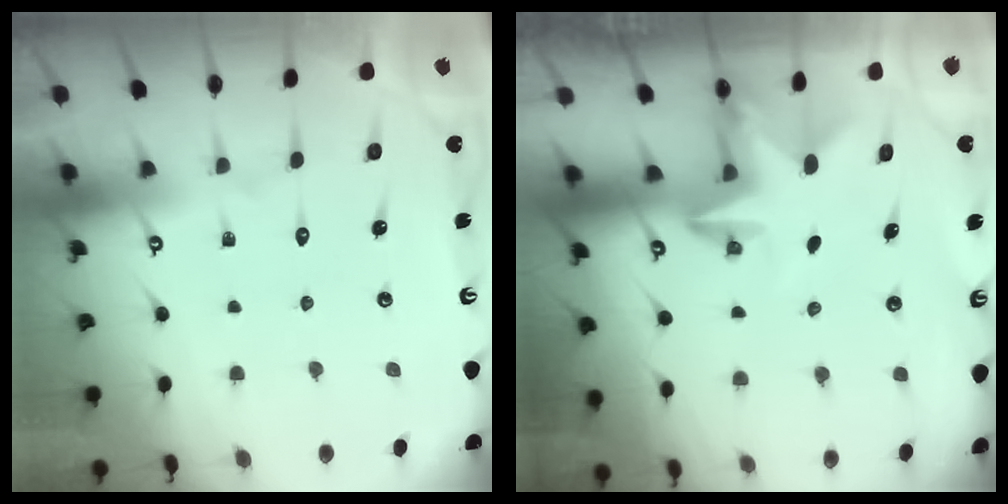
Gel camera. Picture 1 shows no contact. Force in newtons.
{"total": 2.6, "press": 2.5, "slide": 0.4}